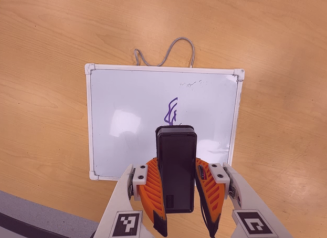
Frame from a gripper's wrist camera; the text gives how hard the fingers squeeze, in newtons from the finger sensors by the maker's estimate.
{"total": 7.8, "left": 6.4, "right": 9.1}